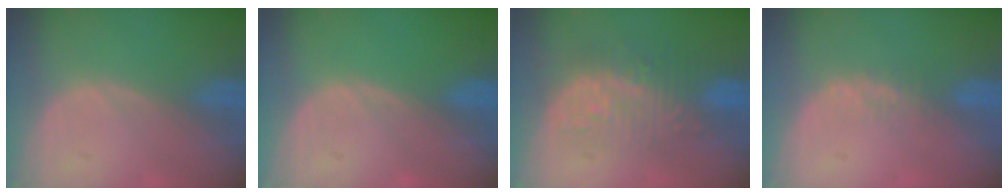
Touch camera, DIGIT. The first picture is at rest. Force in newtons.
{"total": 0.0}
{"total": 9.1, "press": 8.9, "slide": 2.1}
{"total": 2.1, "press": 1.7, "slide": 1.2}